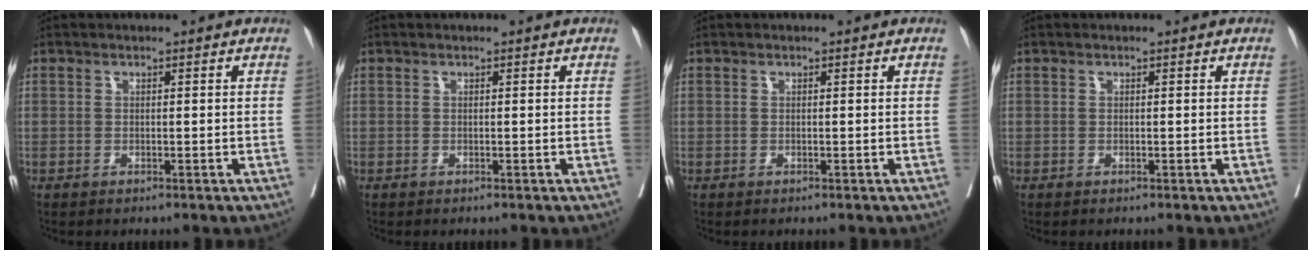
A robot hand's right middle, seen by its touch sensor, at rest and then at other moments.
{"total": 0.0}
{"total": 0.0}
{"total": 0.0}